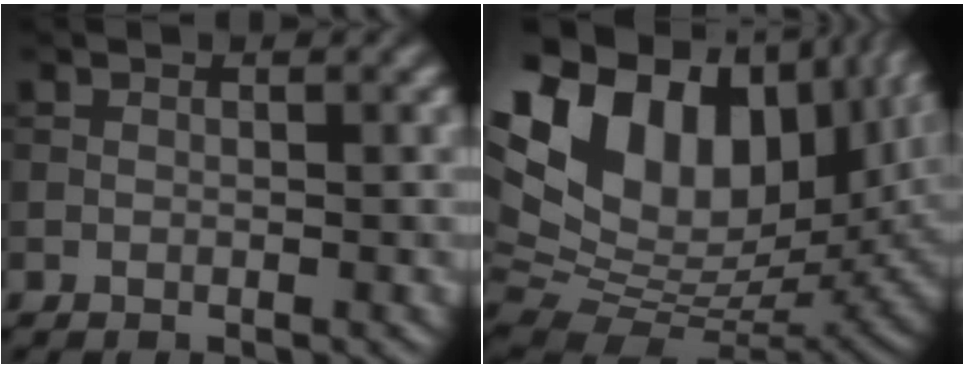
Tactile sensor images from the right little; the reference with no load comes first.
{"total": 19.6, "force": [7.7, 11.9, 13.6], "torque": [-0.266, 0.049, 0.134]}